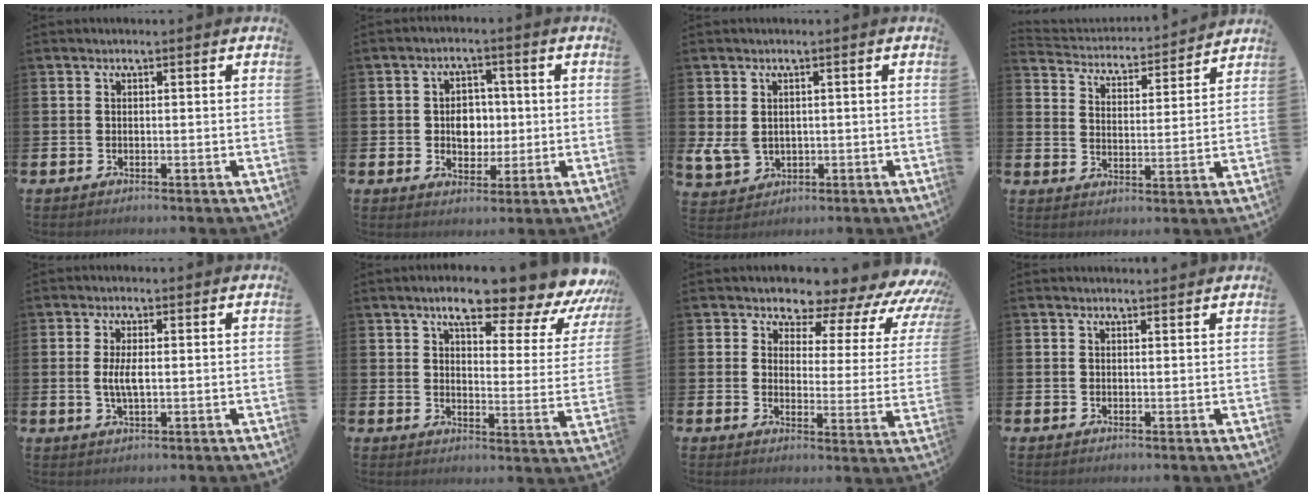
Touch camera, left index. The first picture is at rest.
{"total": 4.5, "force": [0.2, 3.6, 2.7], "torque": [-0.039, 0.005, -0.008]}
{"total": 2.9, "force": [0.9, 2.3, 1.5], "torque": [-0.030, 0.003, 0.015]}
{"total": 4.0, "force": [3.9, 1.0, -0.1], "torque": [-0.023, -0.043, 0.061]}
{"total": 3.2, "force": [0.2, 1.2, 2.9], "torque": [-0.057, 0.004, 0.002]}
{"total": 10.5, "force": [8.5, 2.8, 5.6], "torque": [-0.100, -0.061, 0.135]}
{"total": 5.5, "force": [4.6, 2.7, 1.5], "torque": [-0.028, -0.053, 0.065]}
{"total": 0.8, "force": [0.8, 0.0, 0.1], "torque": [0.010, -0.004, 0.012]}